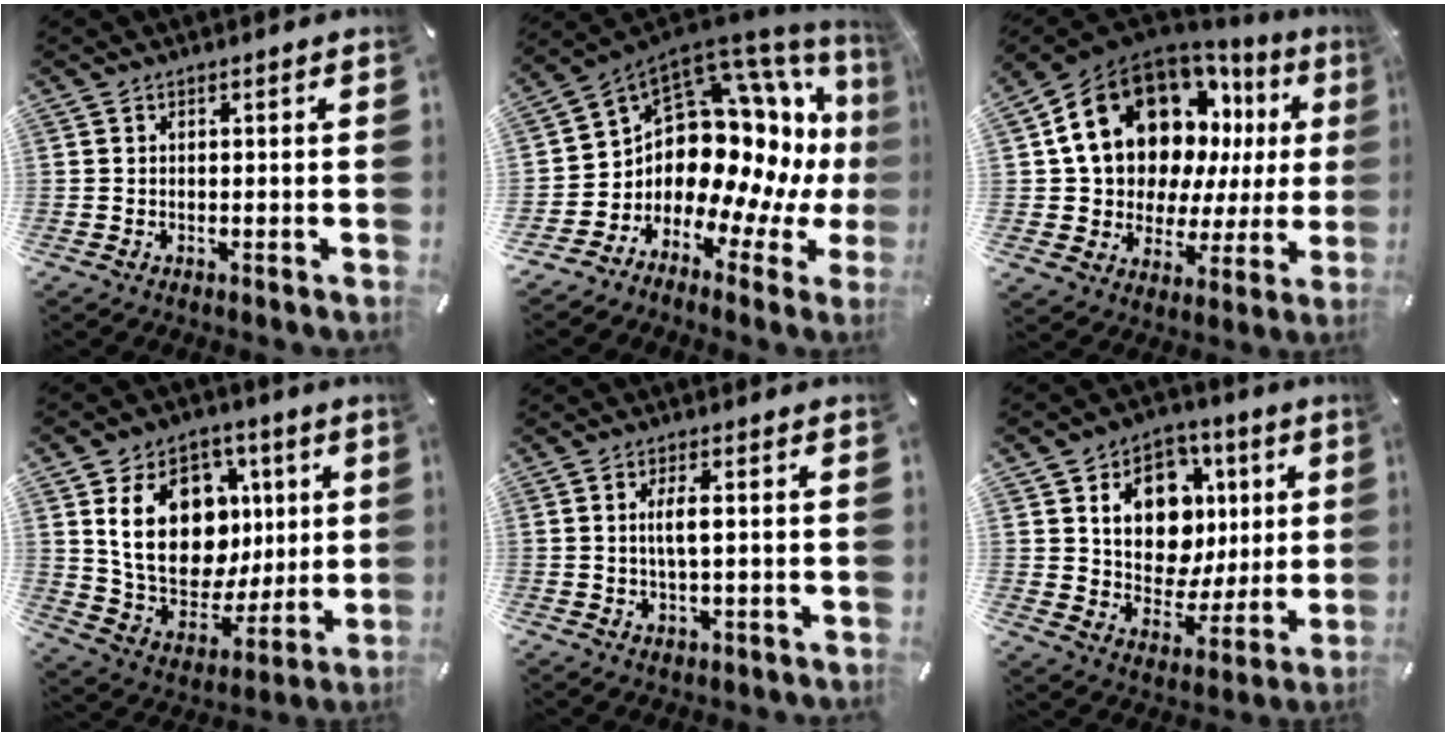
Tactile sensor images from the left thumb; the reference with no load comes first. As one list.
[{"total": 16.2, "force": [2.9, 11.8, 10.7], "torque": [-0.182, -0.070, 0.069]}, {"total": 21.7, "force": [9.5, 15.0, 12.6], "torque": [-0.196, -0.054, 0.187]}, {"total": 20.6, "force": [4.6, 15.8, 12.4], "torque": [-0.215, -0.017, 0.090]}, {"total": 4.5, "force": [0.4, 1.6, 4.2], "torque": [-0.088, 0.003, 0.002]}, {"total": 14.5, "force": [4.4, 11.7, 7.4], "torque": [-0.115, -0.015, 0.088]}]